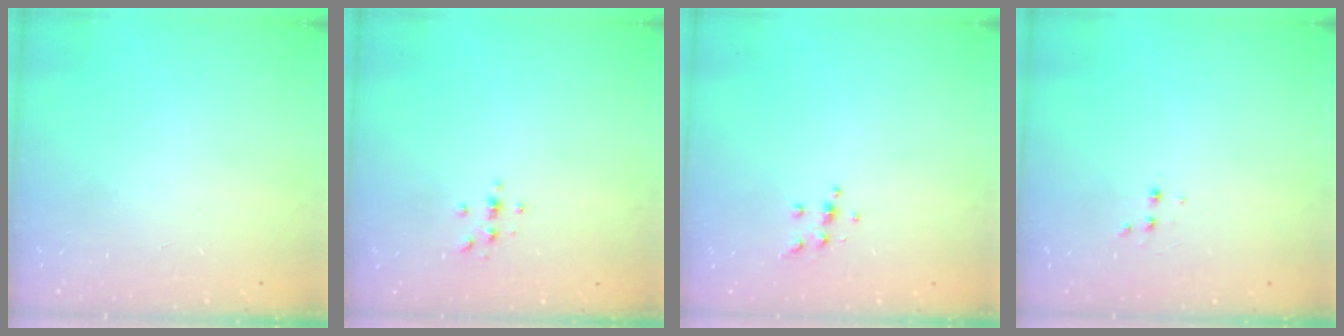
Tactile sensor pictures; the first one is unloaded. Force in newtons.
{"total": 2.3, "press": 2.3, "slide": 0.2}
{"total": 4.2, "press": 4.2, "slide": 0.4}
{"total": 1.9, "press": 1.9, "slide": 0.2}